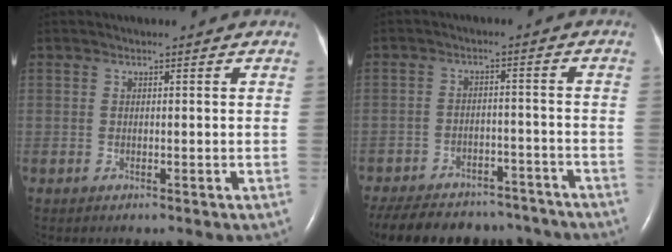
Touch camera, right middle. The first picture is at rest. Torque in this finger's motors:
{"motor_torque": [1.07, -1.07, 0.16, 0.08]}